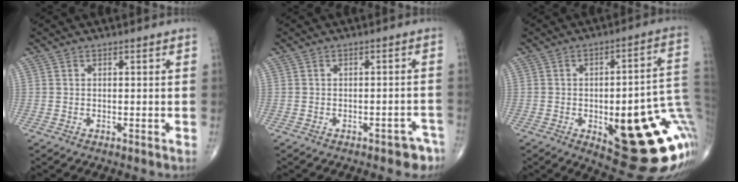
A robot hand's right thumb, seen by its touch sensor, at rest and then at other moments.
{"total": 4.3, "force": [-3.1, 2.1, 2.1], "torque": [-0.008, 0.026, -0.035]}
{"total": 26.4, "force": [-5.6, 8.9, 24.2], "torque": [-0.248, 0.016, -0.051]}